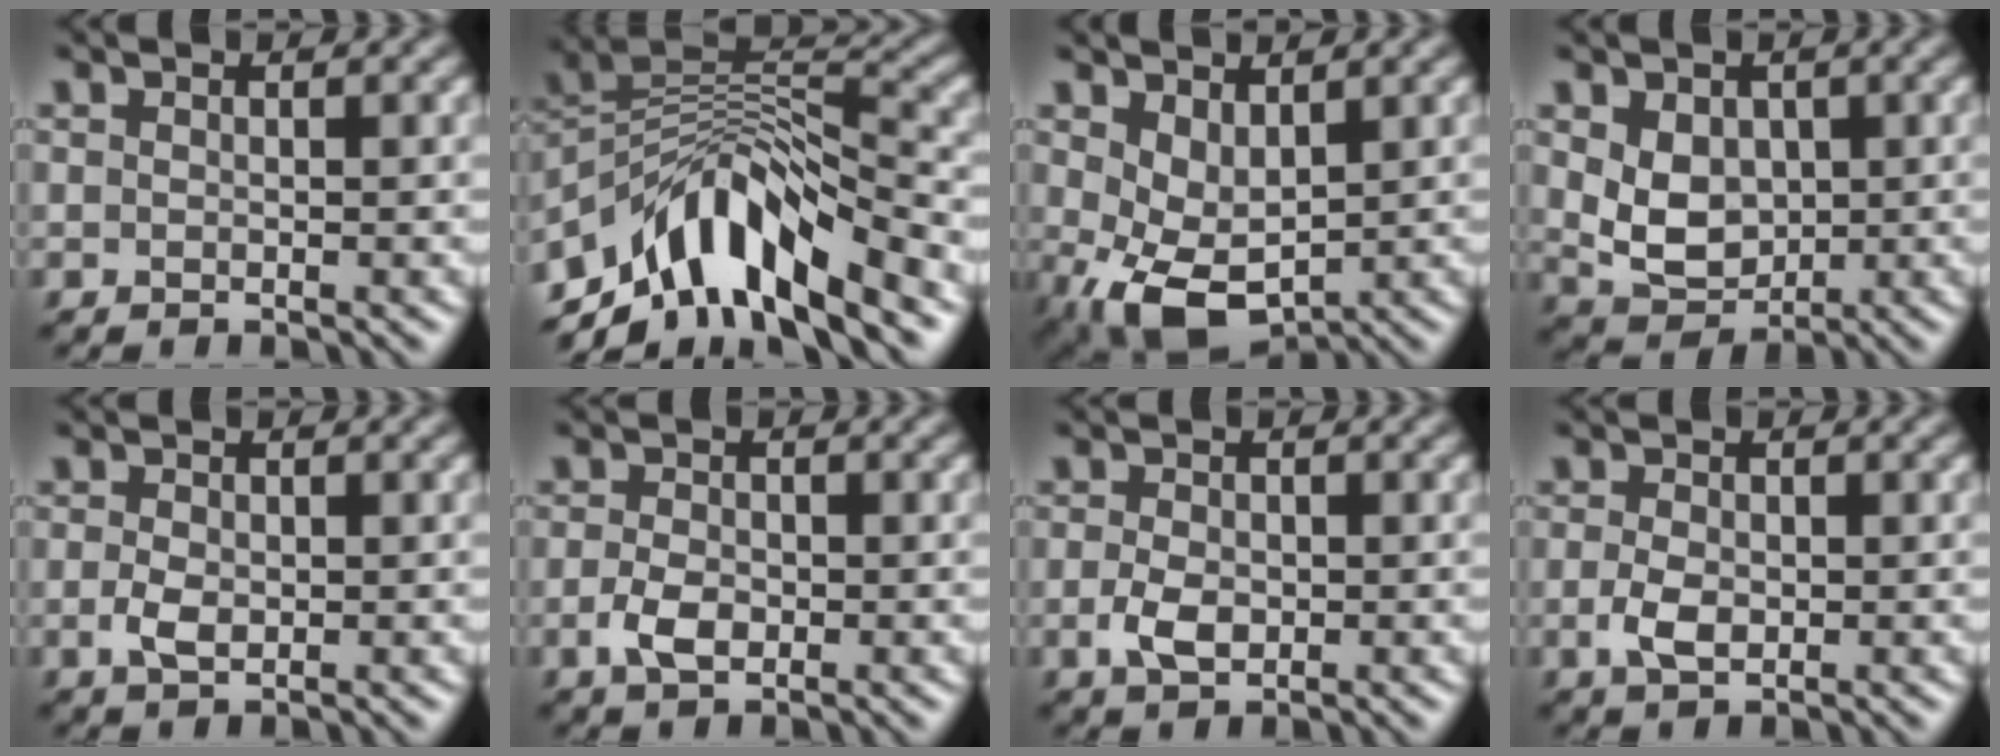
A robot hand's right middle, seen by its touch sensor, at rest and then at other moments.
{"total": 10.2, "force": [-6.3, 4.1, 6.9], "torque": [-0.104, 0.013, -0.121]}
{"total": 5.3, "force": [-0.1, 3.3, 4.2], "torque": [-0.102, -0.009, 0.008]}
{"total": 4.3, "force": [0.6, 3.2, 2.8], "torque": [-0.056, -0.008, 0.016]}
{"total": 2.0, "force": [-0.3, 1.3, 1.5], "torque": [-0.035, -0.001, -0.006]}
{"total": 2.5, "force": [-0.7, 1.6, 1.8], "torque": [-0.040, 0.000, -0.016]}
{"total": 2.6, "force": [-0.5, 1.7, 1.8], "torque": [-0.039, -0.002, -0.012]}
{"total": 2.4, "force": [-0.4, 1.6, 1.8], "torque": [-0.041, -0.001, -0.009]}